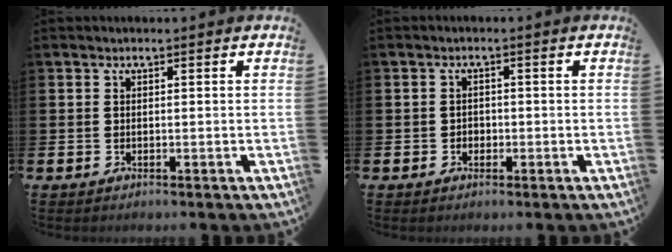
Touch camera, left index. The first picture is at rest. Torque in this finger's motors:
{"motor_torque": [-0.06, 0.06, 0.03, 0.00]}